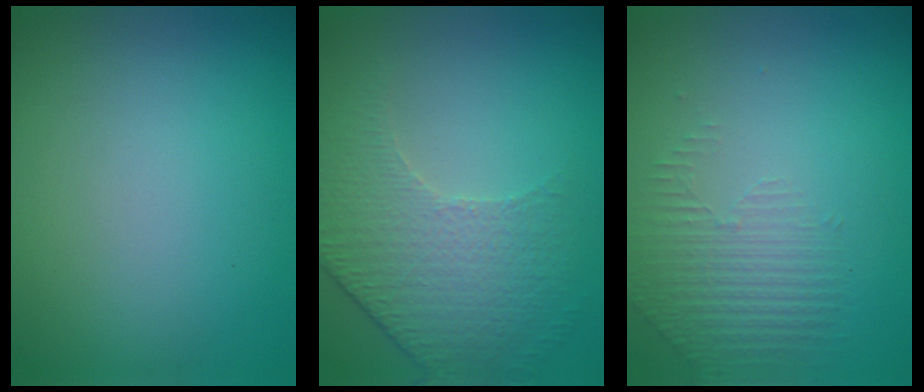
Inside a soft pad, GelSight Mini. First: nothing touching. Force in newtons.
{"total": 4.5, "press": 3.6, "slide": 2.7}
{"total": 1.5, "press": 0.9, "slide": 1.2}